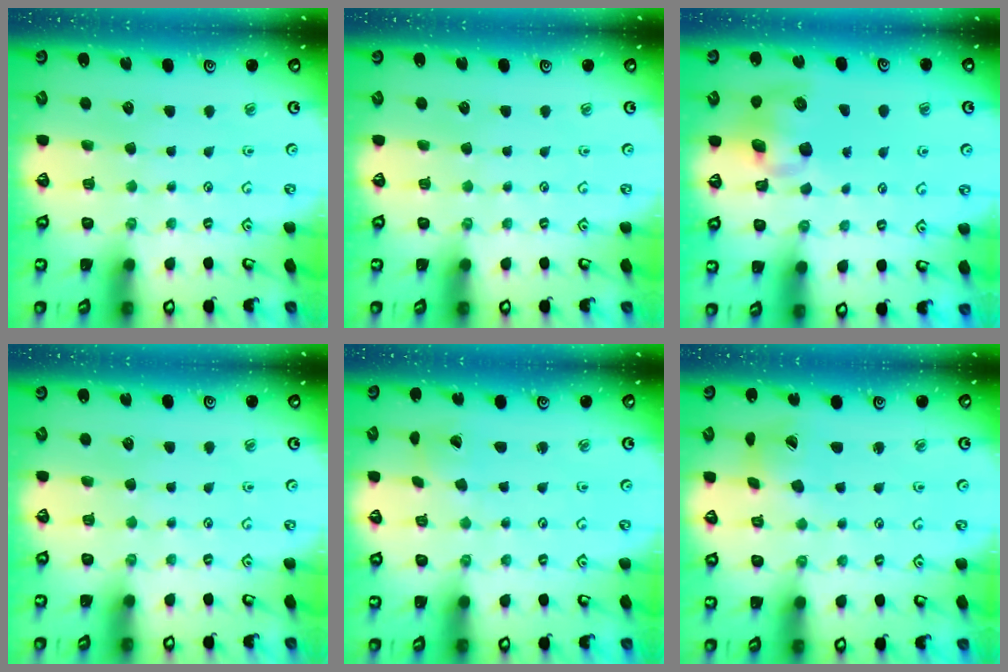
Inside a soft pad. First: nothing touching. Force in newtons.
{"total": 0.0}
{"total": 7.7, "press": 7.6, "slide": 1.4}
{"total": 0.0}
{"total": 1.8, "press": 1.8, "slide": 0.4}
{"total": 4.9, "press": 4.9, "slide": 0.5}